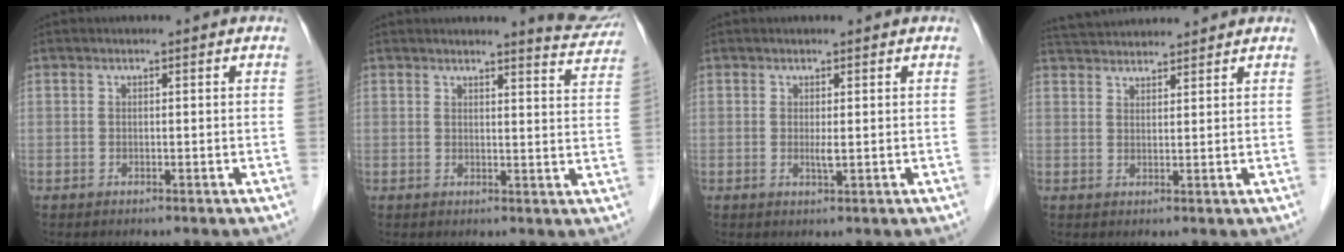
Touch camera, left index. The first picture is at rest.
{"total": 5.8, "force": [5.7, 0.4, 0.9], "torque": [-0.011, -0.032, 0.048]}
{"total": 1.1, "force": [0.0, 0.0, 1.1], "torque": [-0.027, -0.005, 0.002]}
{"total": 7.8, "force": [7.5, 0.7, 1.9], "torque": [-0.040, 0.038, 0.121]}